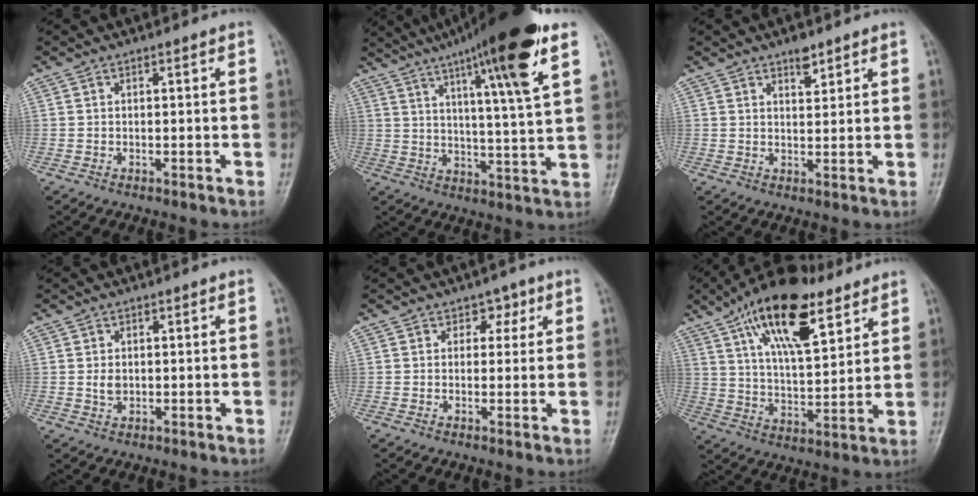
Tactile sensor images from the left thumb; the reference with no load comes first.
{"total": 19.5, "force": [10.9, 1.7, 16.1], "torque": [-0.241, -0.031, 0.165]}
{"total": 3.1, "force": [2.3, 1.3, 1.7], "torque": [-0.017, -0.015, 0.037]}
{"total": 2.2, "force": [0.1, 1.7, 1.4], "torque": [-0.018, -0.002, 0.007]}
{"total": 2.9, "force": [1.4, 2.3, 1.2], "torque": [0.013, -0.003, 0.013]}
{"total": 19.9, "force": [11.2, 8.2, 14.3], "torque": [-0.218, -0.038, 0.193]}